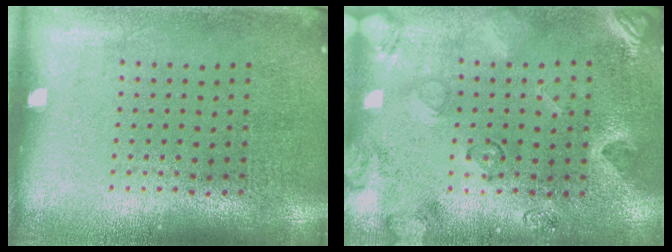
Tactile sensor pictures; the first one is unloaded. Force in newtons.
{"total": 2.2, "press": 1.8, "slide": 1.3}